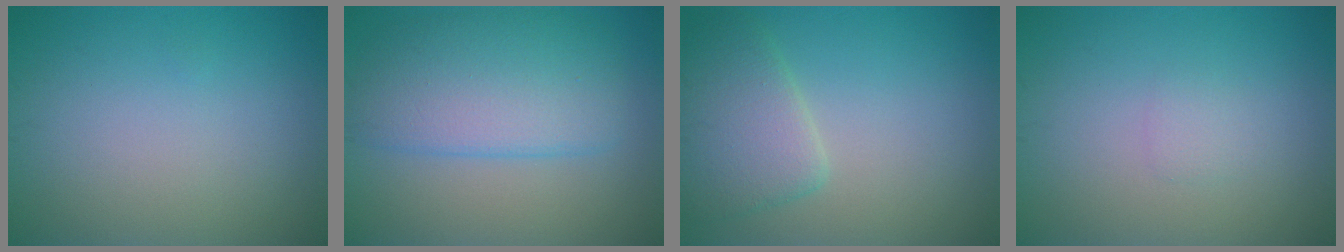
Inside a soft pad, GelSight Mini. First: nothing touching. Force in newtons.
{"total": 6.3, "press": 6.3, "slide": 0.2}
{"total": 4.2, "press": 4.2, "slide": 0.1}
{"total": 0.9, "press": 0.9, "slide": 0.1}